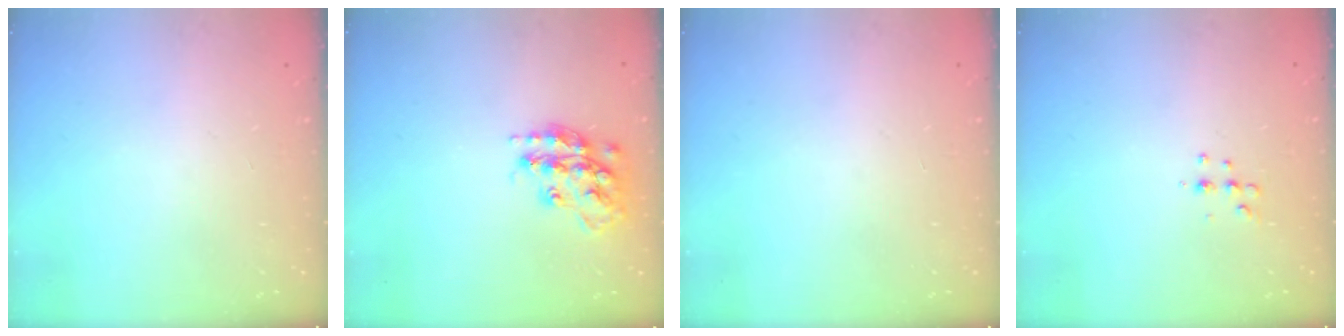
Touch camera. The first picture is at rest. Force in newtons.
{"total": 16.3, "press": 16.3, "slide": 0.8}
{"total": 0.0}
{"total": 5.2, "press": 5.0, "slide": 1.1}